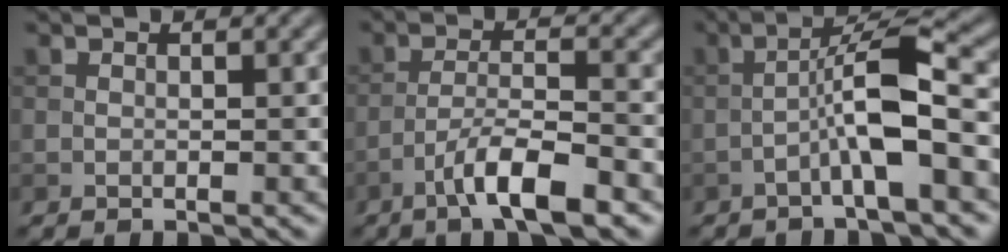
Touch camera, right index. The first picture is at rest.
{"total": 6.2, "force": [-3.9, 1.2, 4.7], "torque": [-0.079, 0.007, -0.072]}
{"total": 5.7, "force": [-2.0, 0.7, 5.3], "torque": [-0.092, 0.026, -0.041]}